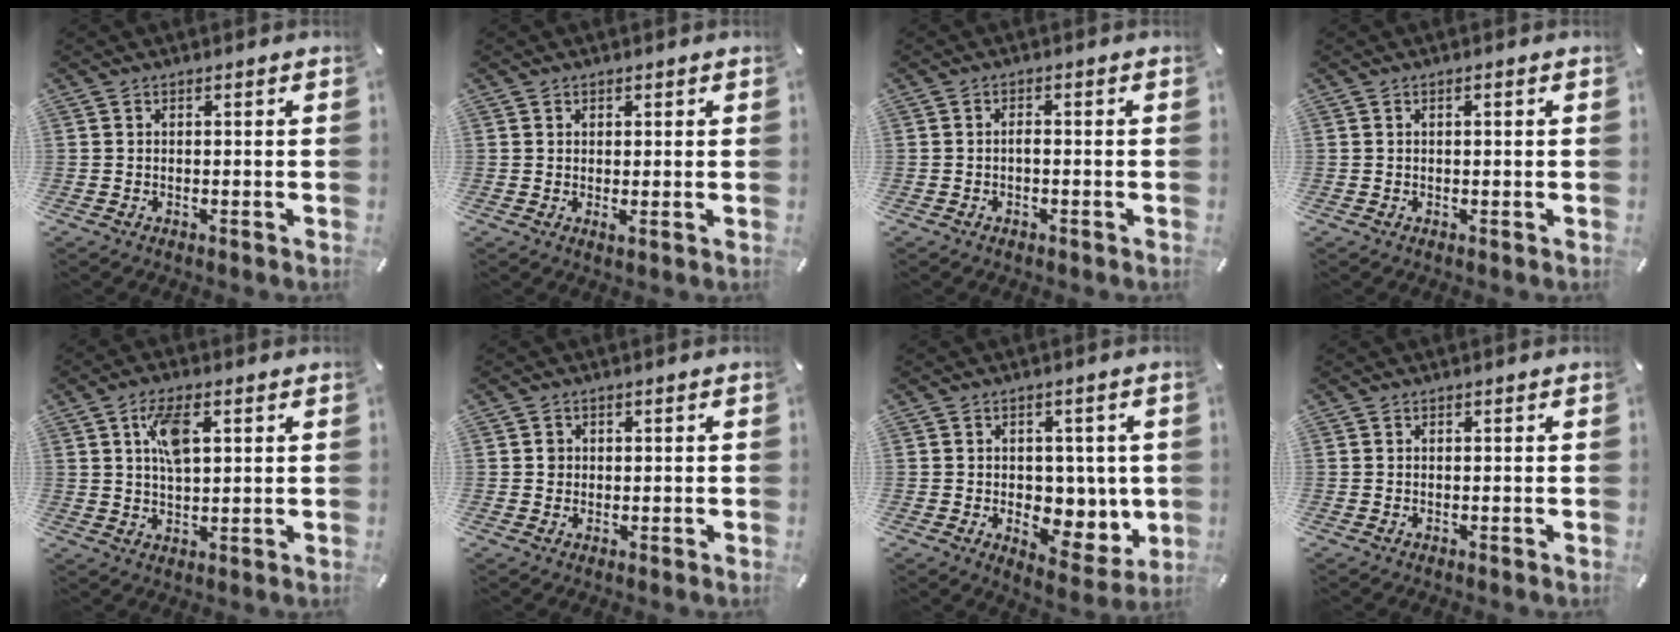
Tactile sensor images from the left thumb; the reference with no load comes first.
{"total": 1.2, "force": [0.5, 0.8, 0.8], "torque": [-0.007, -0.002, 0.008]}
{"total": 1.5, "force": [-0.5, 0.8, 1.1], "torque": [-0.023, 0.003, -0.011]}
{"total": 0.7, "force": [0.1, 0.3, 0.6], "torque": [-0.012, 0.002, 0.001]}
{"total": 7.5, "force": [2.6, 3.6, 6.0], "torque": [-0.111, -0.005, 0.039]}
{"total": 1.8, "force": [0.0, 1.7, 0.5], "torque": [-0.003, 0.004, -0.004]}
{"total": 9.0, "force": [-0.1, 6.7, 6.0], "torque": [-0.057, -0.005, 0.005]}
{"total": 0.0}